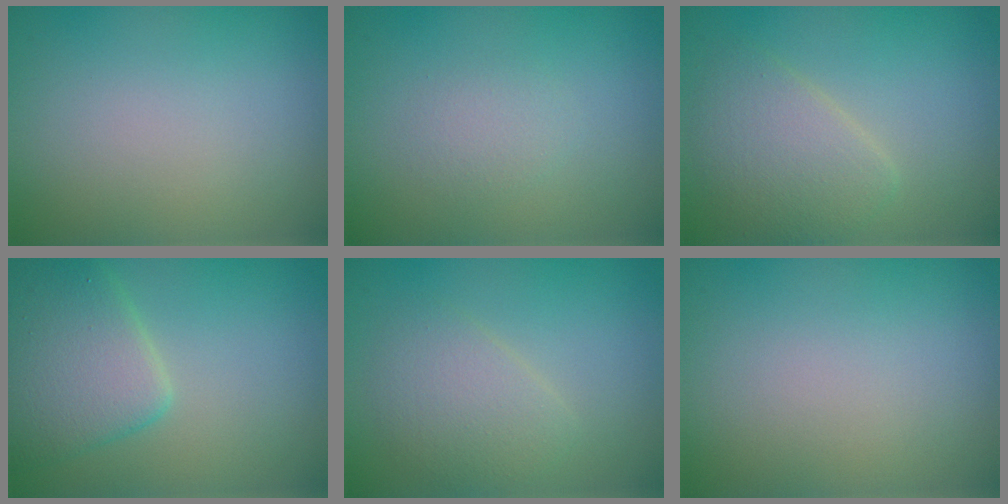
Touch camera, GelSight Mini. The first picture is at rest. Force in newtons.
{"total": 1.2, "press": 1.2, "slide": 0.0}
{"total": 3.6, "press": 3.6, "slide": 0.3}
{"total": 5.1, "press": 5.1, "slide": 0.3}
{"total": 2.8, "press": 2.8, "slide": 0.0}
{"total": 0.0}